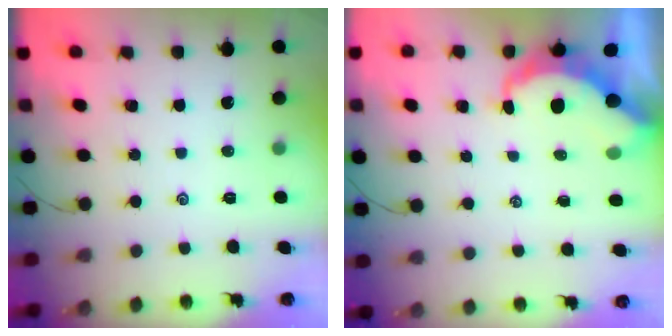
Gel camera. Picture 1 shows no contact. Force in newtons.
{"total": 7.5, "press": 7.5, "slide": 0.9}